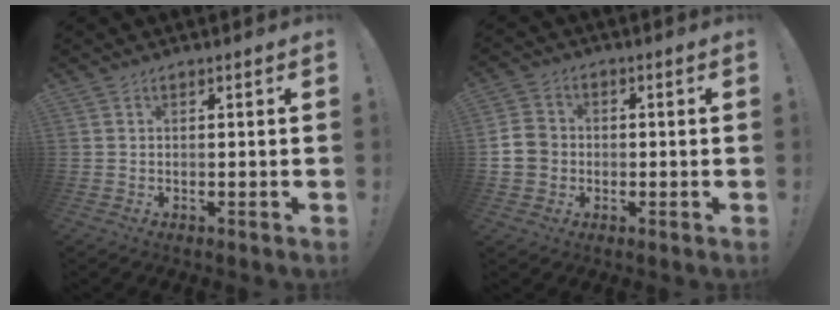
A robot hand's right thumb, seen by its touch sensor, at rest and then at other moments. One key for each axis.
{"total": 8.2, "fx": -0.6, "fy": 7.4, "fz": 3.5, "tx": -0.060, "ty": 0.016, "tz": -0.007}